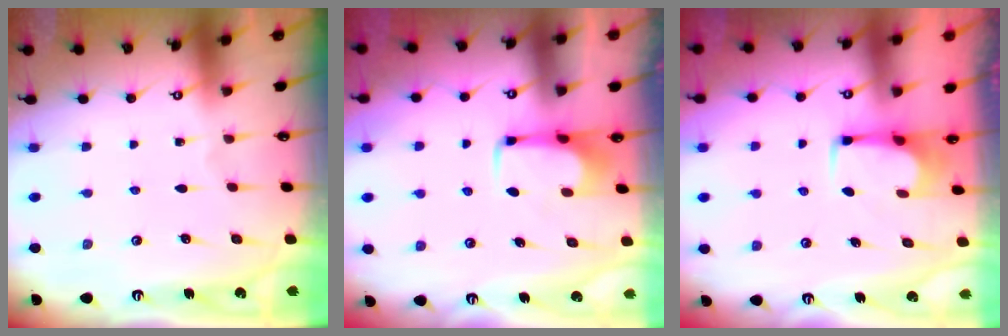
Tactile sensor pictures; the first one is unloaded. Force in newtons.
{"total": 1.6, "press": 1.5, "slide": 0.4}
{"total": 2.5, "press": 2.5, "slide": 0.4}